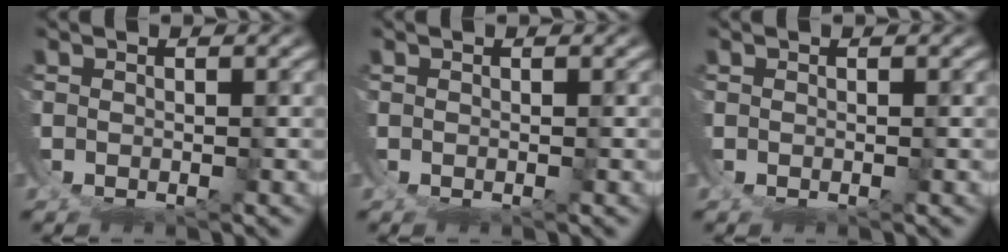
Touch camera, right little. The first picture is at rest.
{"total": 0.0}
{"total": 0.0}